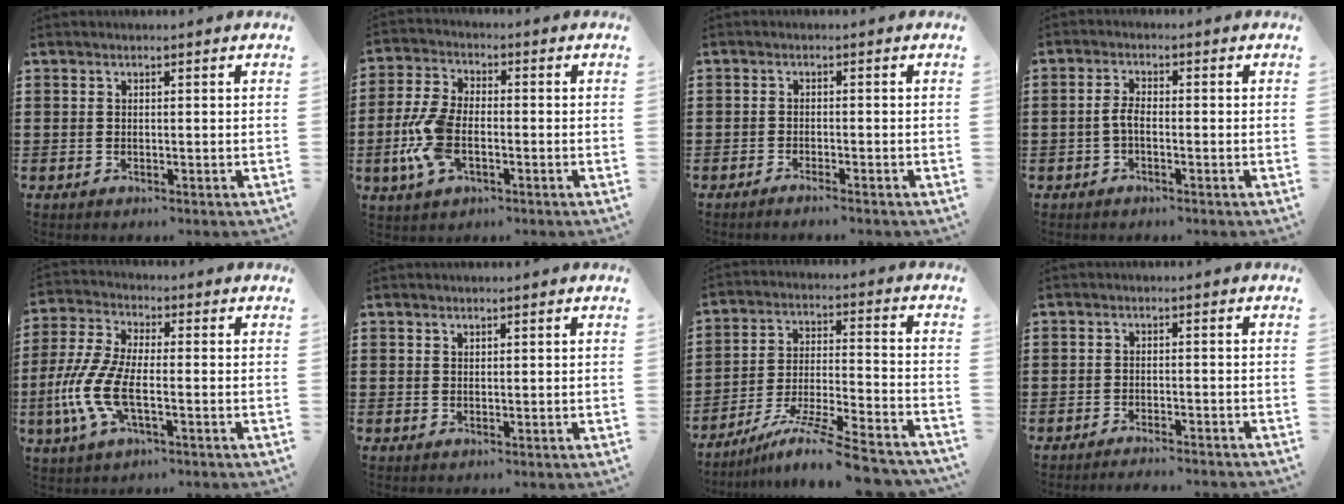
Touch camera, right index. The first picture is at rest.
{"total": 8.5, "force": [-2.3, 4.3, 6.9], "torque": [-0.166, -0.007, -0.046]}
{"total": 1.3, "force": [-1.3, -0.1, 0.3], "torque": [-0.006, 0.002, -0.026]}
{"total": 2.5, "force": [-0.9, 0.9, 2.2], "torque": [-0.055, -0.003, -0.021]}
{"total": 8.7, "force": [-2.7, 3.6, 7.4], "torque": [-0.189, -0.017, -0.057]}
{"total": 0.7, "force": [0.5, 0.4, 0.1], "torque": [-0.003, 0.001, 0.011]}
{"total": 10.8, "force": [-8.8, 0.3, 6.3], "torque": [-0.114, 0.005, -0.172]}
{"total": 2.0, "force": [-2.0, -0.3, 0.3], "torque": [-0.007, 0.002, -0.041]}